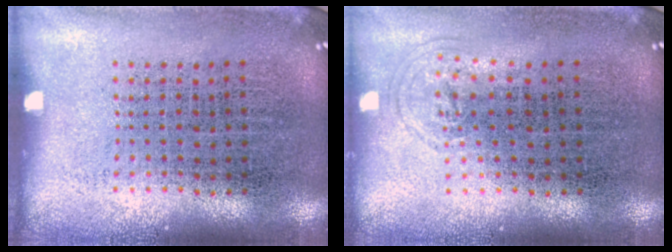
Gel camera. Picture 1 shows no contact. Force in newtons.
{"total": 0.6, "press": 0.5, "slide": 0.3}